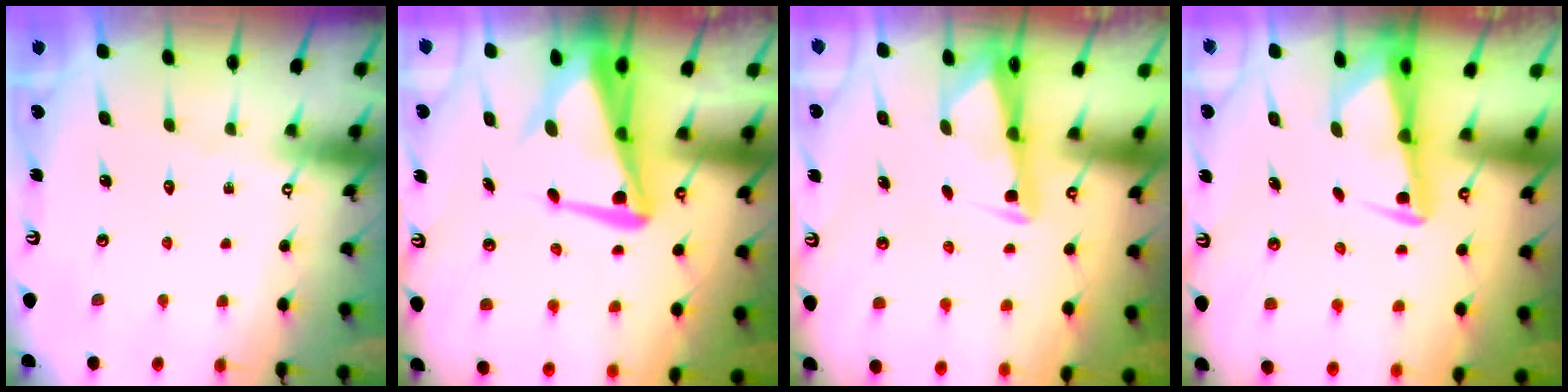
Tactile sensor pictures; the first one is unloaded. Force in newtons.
{"total": 7.9, "press": 7.7, "slide": 1.5}
{"total": 2.6, "press": 2.6, "slide": 0.4}
{"total": 2.9, "press": 2.9, "slide": 0.6}